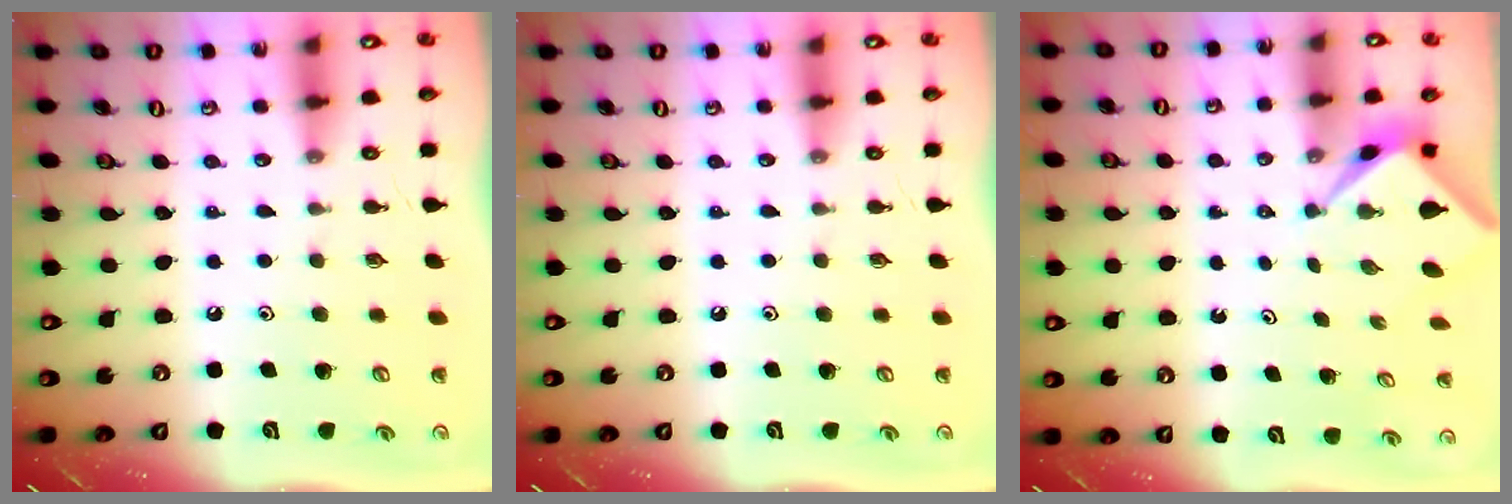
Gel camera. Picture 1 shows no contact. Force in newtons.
{"total": 0.0}
{"total": 1.9, "press": 1.9, "slide": 0.2}